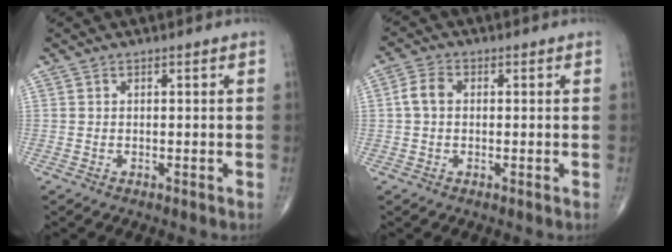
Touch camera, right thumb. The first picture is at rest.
{"total": 3.8, "force": [0.3, 2.7, 2.8], "torque": [-0.057, 0.012, 0.001]}